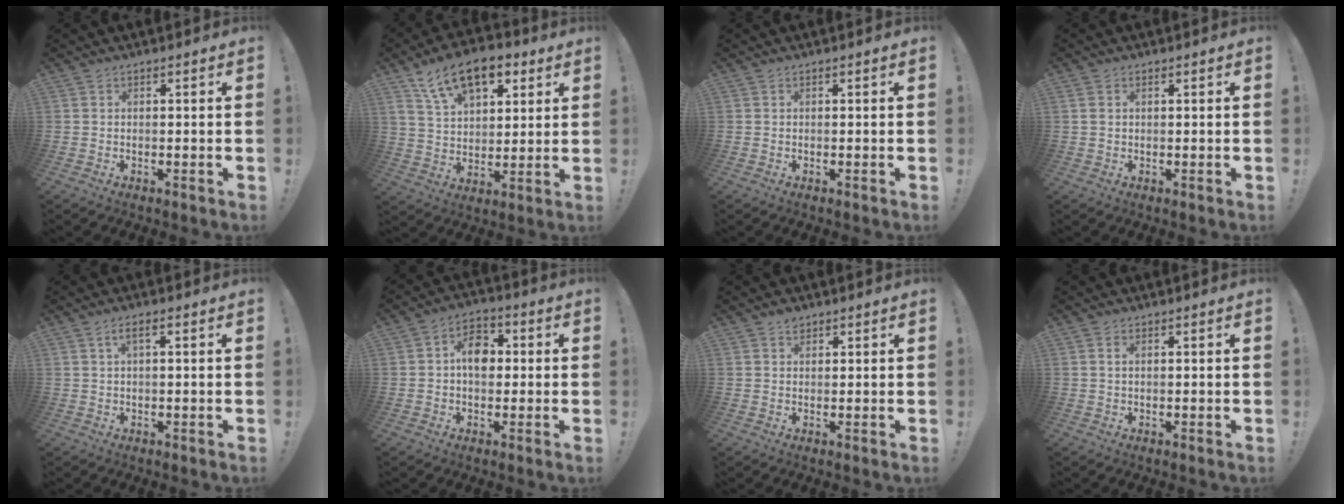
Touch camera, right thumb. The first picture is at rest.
{"total": 16.1, "force": [8.9, 8.9, 9.9], "torque": [-0.164, -0.038, 0.163]}
{"total": 0.0}
{"total": 1.0, "force": [0.5, 0.7, 0.6], "torque": [-0.016, 0.004, 0.010]}
{"total": 2.4, "force": [0.6, 0.5, 2.3], "torque": [-0.049, 0.004, 0.010]}
{"total": 8.7, "force": [0.5, 6.2, 6.1], "torque": [-0.087, 0.014, 0.010]}
{"total": 1.7, "force": [1.3, 0.9, 0.4], "torque": [0.003, -0.006, 0.022]}
{"total": 1.2, "force": [0.4, 0.4, 1.0], "torque": [-0.017, 0.000, 0.006]}